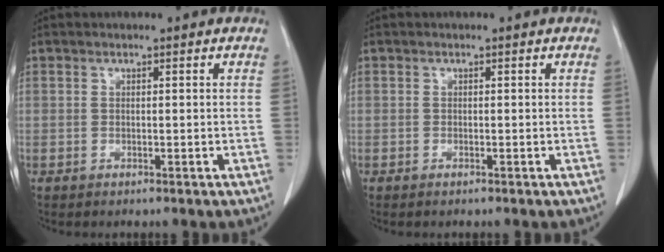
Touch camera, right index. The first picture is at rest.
{"total": 0.0}